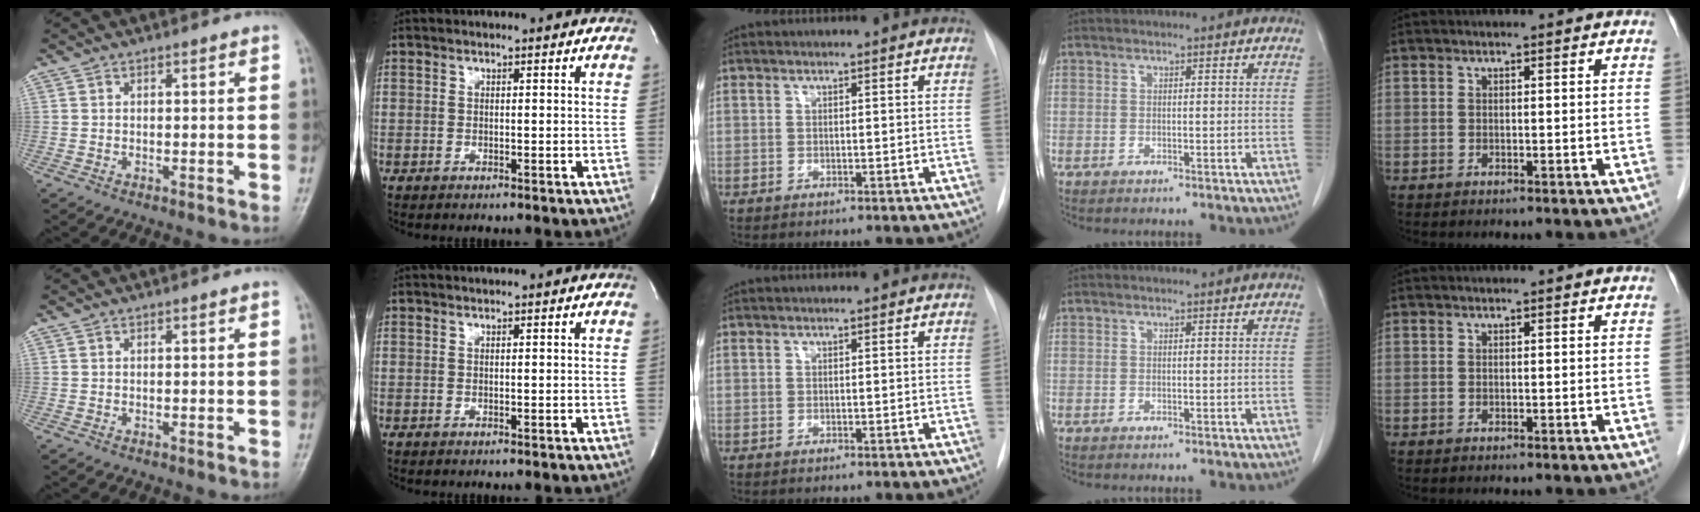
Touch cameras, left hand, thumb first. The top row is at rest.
{}